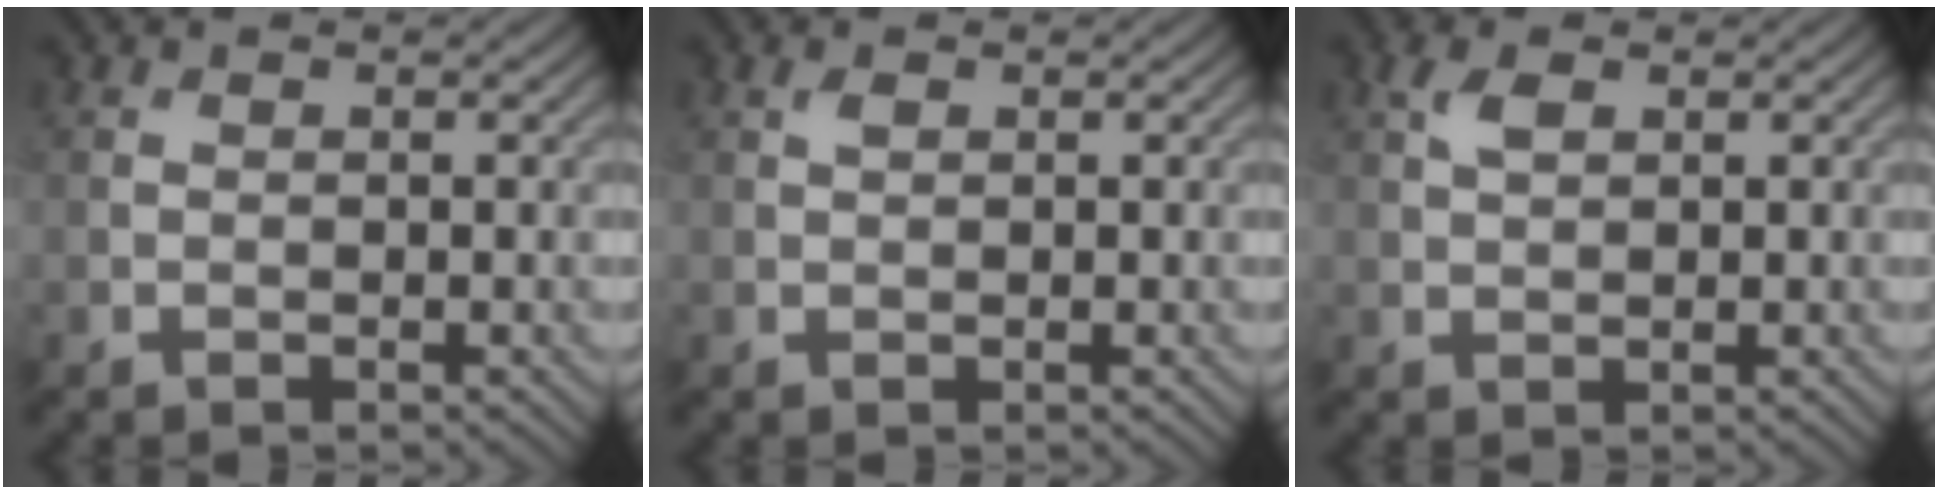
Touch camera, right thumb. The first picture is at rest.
{"total": 0.9, "force": [0.4, 0.4, 0.6], "torque": [-0.016, 0.001, 0.009]}
{"total": 2.3, "force": [1.1, 1.2, 1.7], "torque": [-0.041, 0.005, 0.023]}